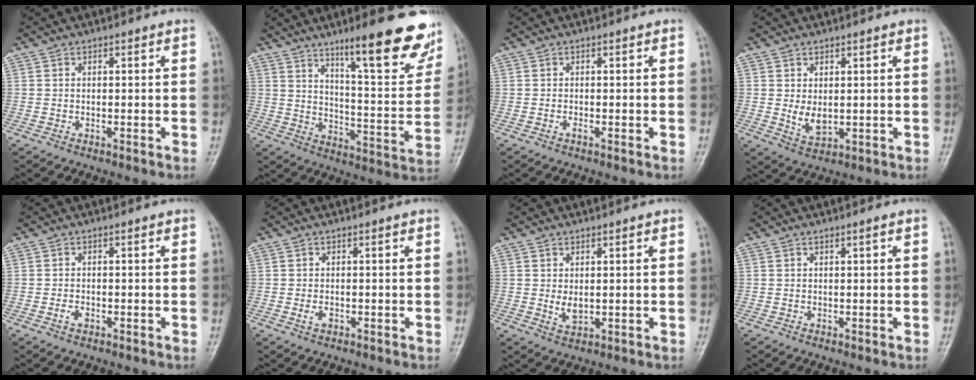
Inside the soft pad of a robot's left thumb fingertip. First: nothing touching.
{"total": 21.7, "force": [13.8, 4.4, 16.1], "torque": [-0.183, -0.068, 0.206]}
{"total": 0.7, "force": [-0.3, 0.3, 0.6], "torque": [-0.005, 0.000, -0.007]}
{"total": 4.5, "force": [0.6, 2.8, 3.5], "torque": [-0.049, -0.015, 0.019]}
{"total": 1.7, "force": [-0.7, 1.1, 1.1], "torque": [-0.015, 0.001, -0.014]}
{"total": 1.7, "force": [-0.4, 1.1, 1.2], "torque": [-0.017, -0.001, -0.007]}
{"total": 3.3, "force": [0.6, 2.0, 2.5], "torque": [-0.034, -0.011, 0.016]}
{"total": 0.8, "force": [0.4, 0.1, 0.7], "torque": [-0.011, 0.001, 0.006]}